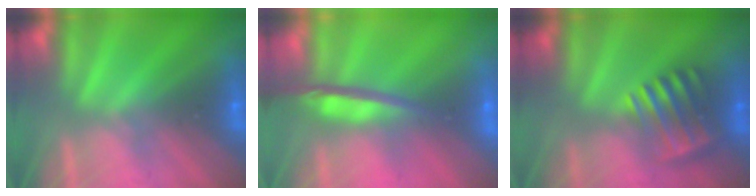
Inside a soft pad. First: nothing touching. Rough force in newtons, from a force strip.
{"total": 7.7}
{"total": 3.7}